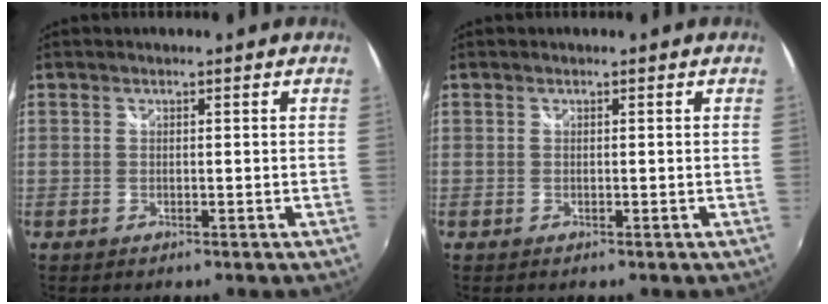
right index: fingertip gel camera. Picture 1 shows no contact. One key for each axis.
{"total": 0.0}